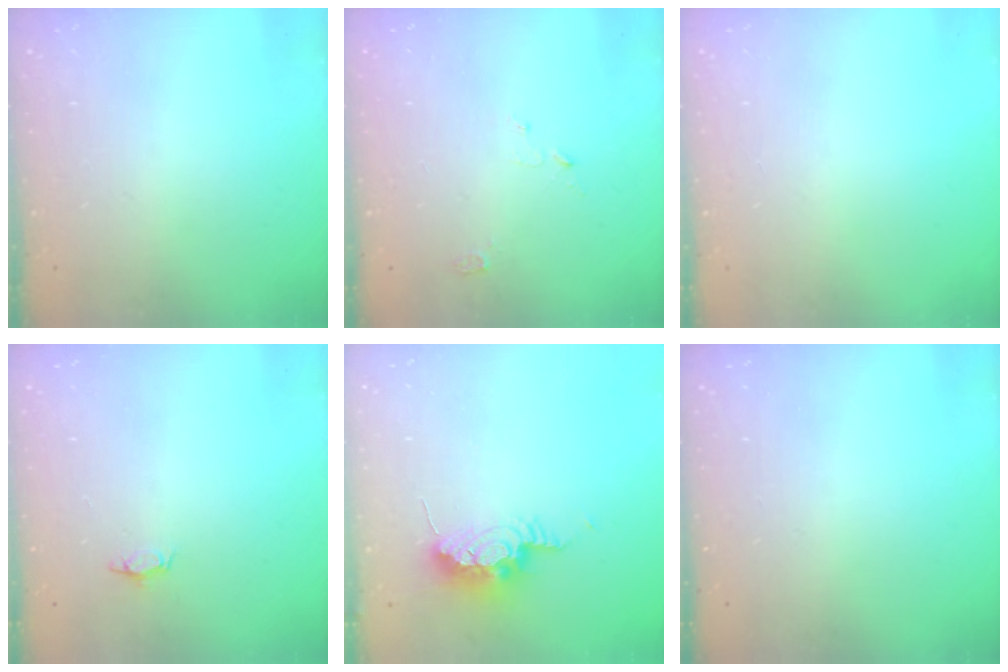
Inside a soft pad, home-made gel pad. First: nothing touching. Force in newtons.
{"total": 3.1, "press": 3.1, "slide": 0.3}
{"total": 0.0}
{"total": 2.8, "press": 2.8, "slide": 0.3}
{"total": 15.5, "press": 10.9, "slide": 11.0}
{"total": 0.0}